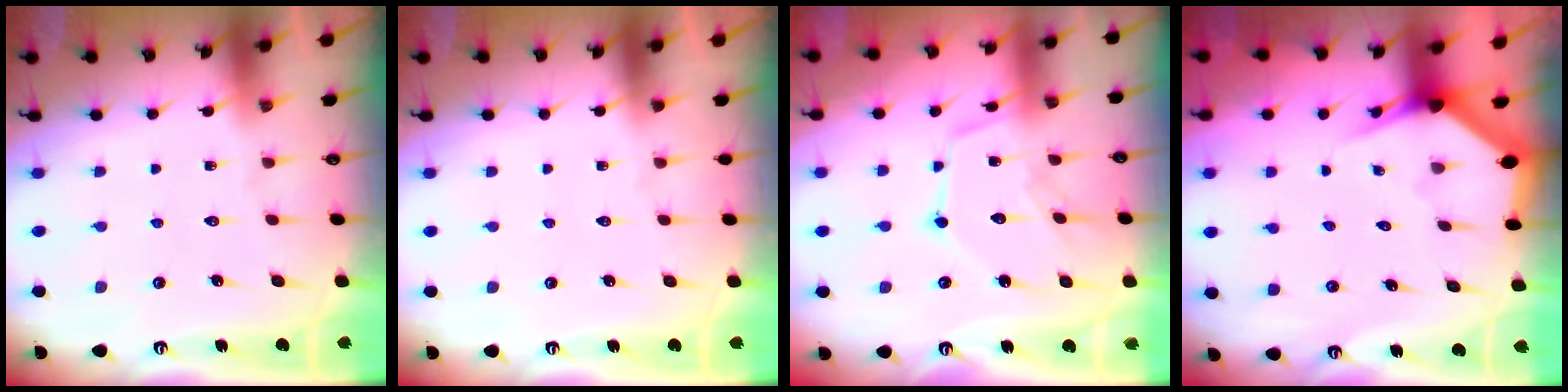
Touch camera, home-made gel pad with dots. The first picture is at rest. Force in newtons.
{"total": 0.0}
{"total": 12.9, "press": 12.8, "slide": 1.2}
{"total": 3.2, "press": 3.2, "slide": 0.0}